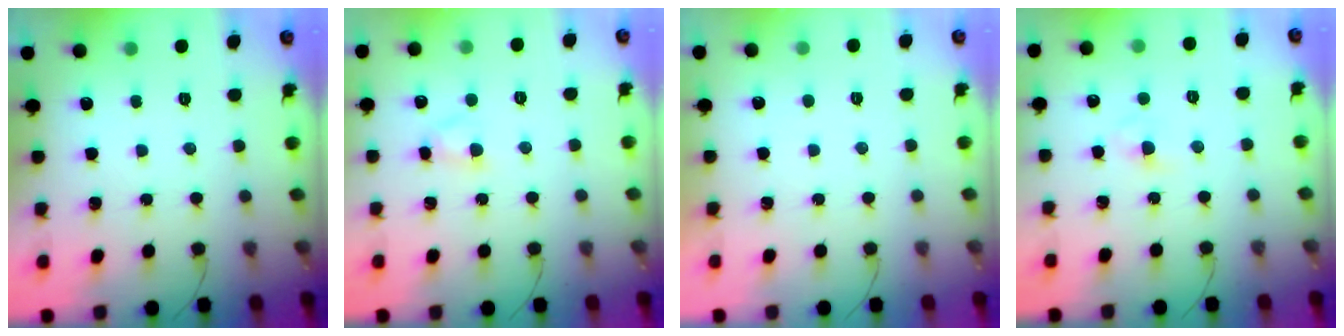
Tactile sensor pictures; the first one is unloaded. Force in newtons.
{"total": 3.0, "press": 2.7, "slide": 1.3}
{"total": 1.0, "press": 1.0, "slide": 0.2}
{"total": 2.6, "press": 2.4, "slide": 1.1}